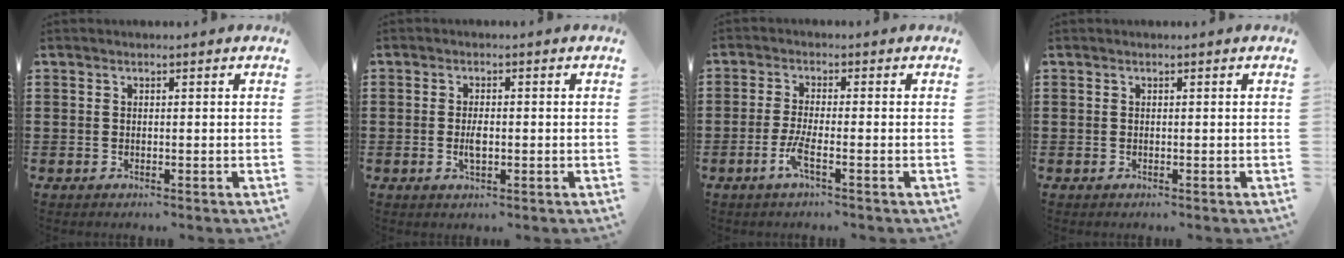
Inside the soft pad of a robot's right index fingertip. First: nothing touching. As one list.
[{"total": 2.6, "force": [-0.3, 1.1, 2.4], "torque": [-0.044, 0.001, -0.005]}, {"total": 3.7, "force": [-1.9, 0.2, 3.2], "torque": [-0.075, -0.011, -0.039]}, {"total": 0.0}]